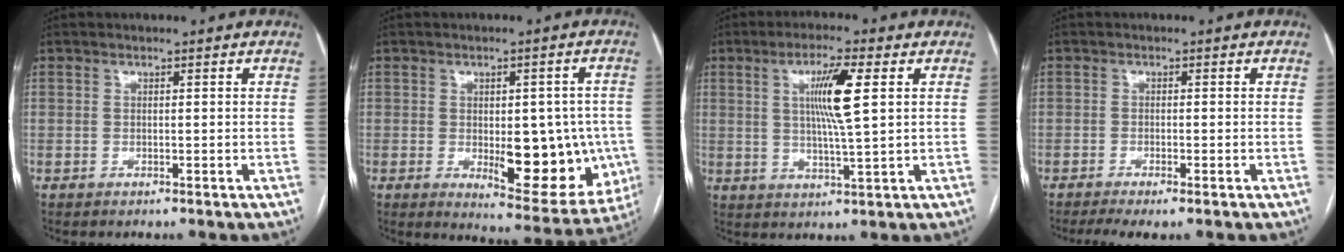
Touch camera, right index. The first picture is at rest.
{"total": 14.6, "force": [-2.3, 5.9, 13.1], "torque": [-0.156, 0.000, -0.011]}
{"total": 8.2, "force": [2.2, 0.1, 7.9], "torque": [-0.146, -0.002, 0.038]}
{"total": 4.3, "force": [-3.0, 0.8, 3.0], "torque": [-0.052, -0.008, -0.046]}